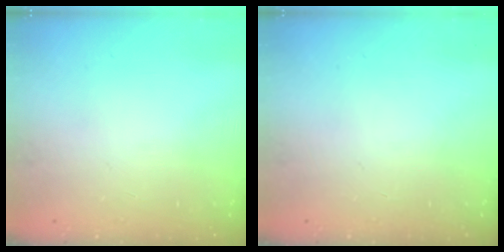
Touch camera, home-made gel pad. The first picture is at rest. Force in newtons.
{"total": 0.0}